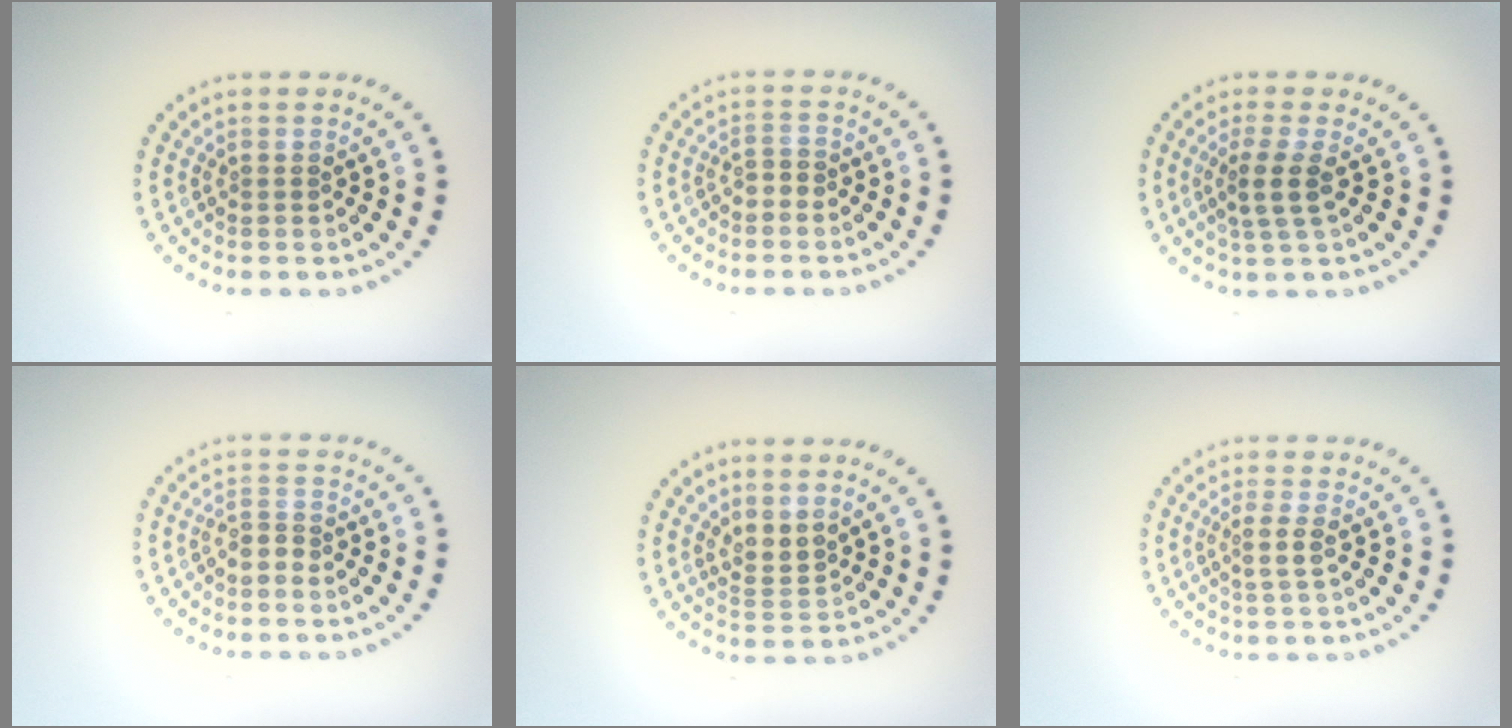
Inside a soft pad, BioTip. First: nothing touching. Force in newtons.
{"total": 0.9, "press": 0.7, "slide": 0.6}
{"total": 2.5, "press": 2.0, "slide": 1.4}
{"total": 1.7, "press": 1.2, "slide": 1.2}
{"total": 2.1, "press": 1.6, "slide": 1.3}
{"total": 1.5, "press": 1.1, "slide": 1.0}